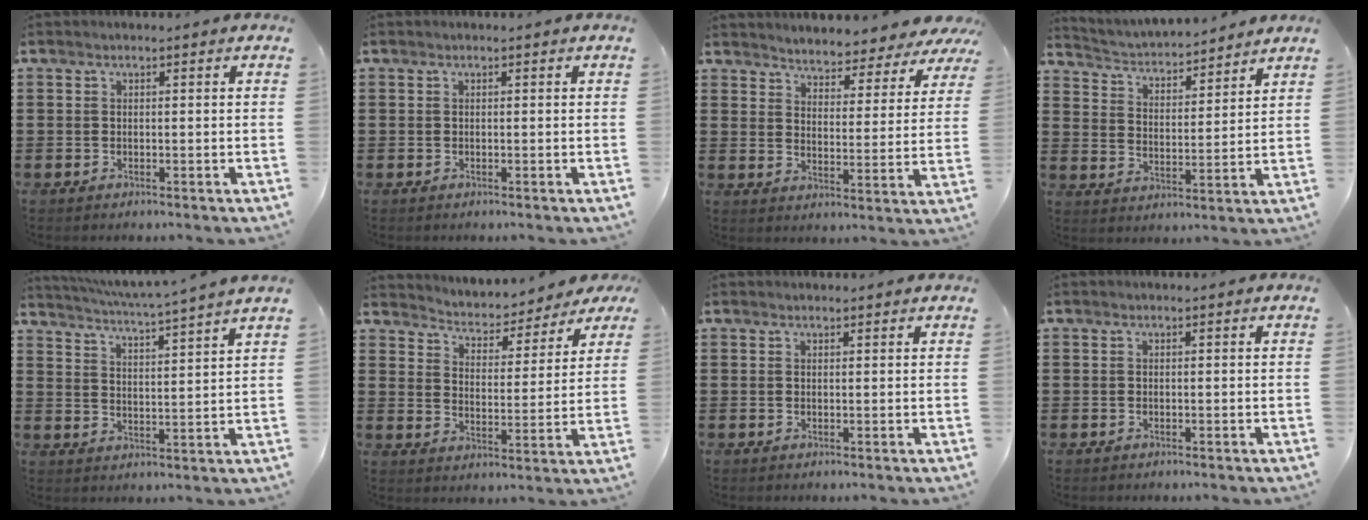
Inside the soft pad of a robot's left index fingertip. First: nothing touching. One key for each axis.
{"total": 0.0}
{"total": 3.7, "fx": 3.7, "fy": -0.3, "fz": -0.4, "tx": -0.019, "ty": -0.038, "tz": 0.058}
{"total": 3.3, "fx": 3.3, "fy": 0.1, "fz": 0.4, "tx": -0.028, "ty": -0.030, "tz": 0.050}
{"total": 4.2, "fx": 3.7, "fy": -1.4, "fz": 1.5, "tx": -0.046, "ty": -0.033, "tz": 0.057}
{"total": 3.0, "fx": 3.0, "fy": 0.2, "fz": 0.1, "tx": -0.025, "ty": -0.030, "tz": 0.043}
{"total": 0.6, "fx": 0.5, "fy": 0.1, "fz": 0.2, "tx": -0.005, "ty": 0.000, "tz": 0.011}
{"total": 0.0}